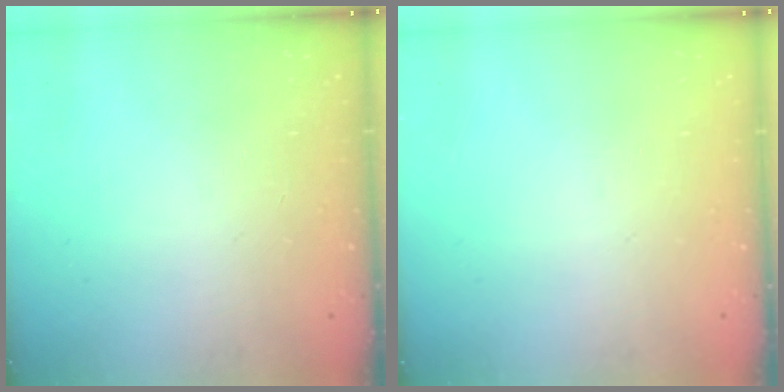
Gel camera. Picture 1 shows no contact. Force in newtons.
{"total": 0.0}